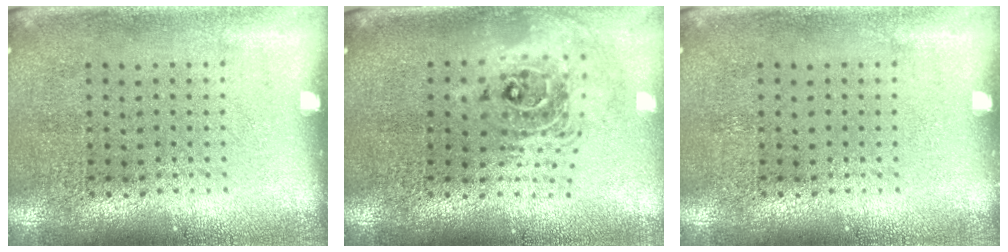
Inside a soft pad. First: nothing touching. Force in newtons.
{"total": 2.1, "press": 1.6, "slide": 1.4}
{"total": 0.0}